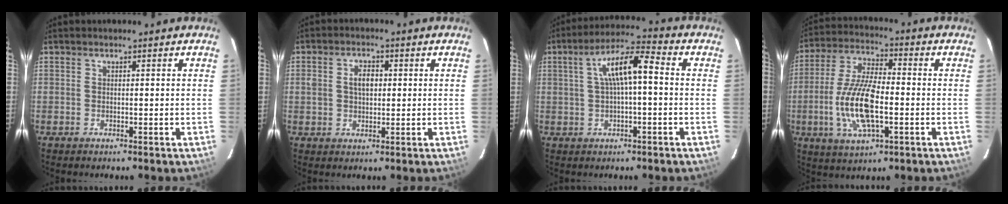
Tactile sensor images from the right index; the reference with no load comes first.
{"total": 4.1, "force": [0.7, 2.7, 3.0], "torque": [-0.052, 0.010, 0.014]}
{"total": 8.8, "force": [0.7, 2.1, 8.5], "torque": [-0.150, 0.027, 0.016]}
{"total": 13.1, "force": [-3.0, 4.6, 11.9], "torque": [-0.246, -0.003, -0.056]}